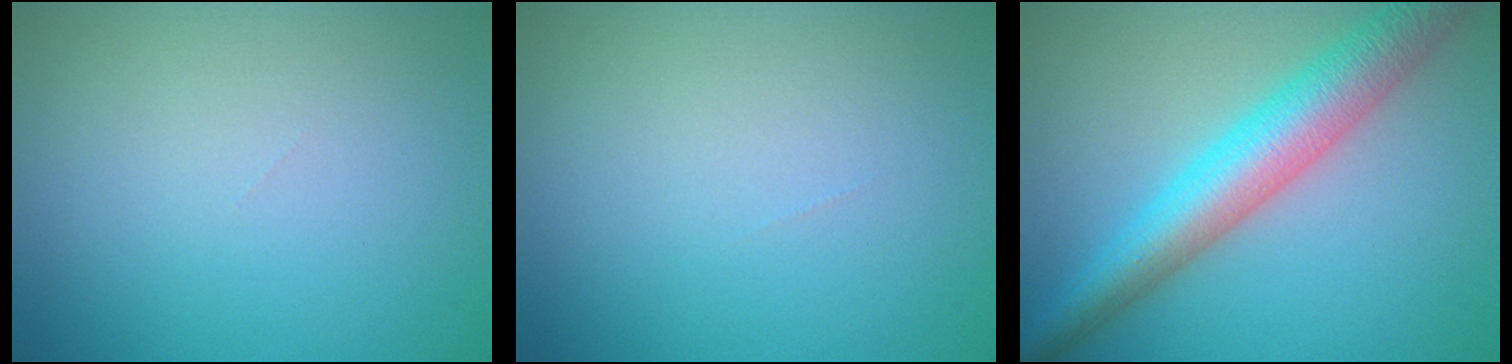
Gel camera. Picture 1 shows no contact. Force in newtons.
{"total": 0.0}
{"total": 7.0, "press": 7.0, "slide": 0.0}